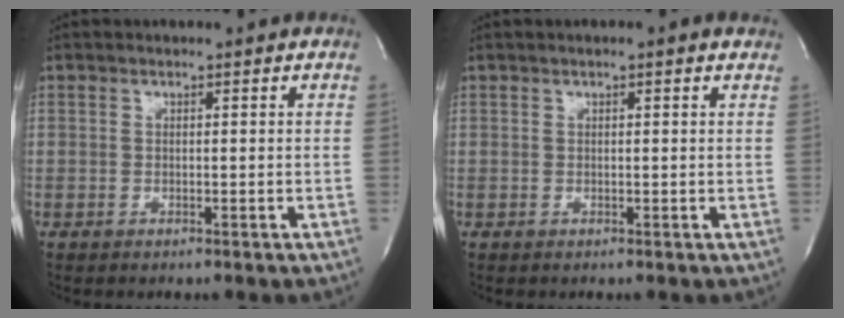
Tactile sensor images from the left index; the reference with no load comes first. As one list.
[{"total": 1.9, "force": [1.3, 0.3, 1.5], "torque": [-0.021, 0.014, 0.013]}]